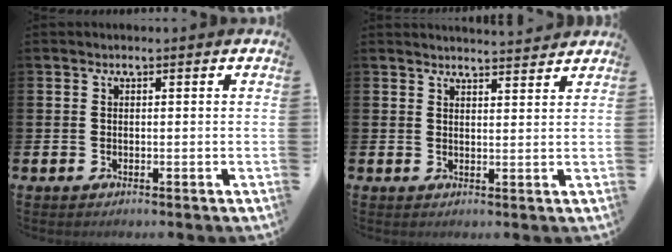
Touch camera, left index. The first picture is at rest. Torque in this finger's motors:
{"motor_torque": [0.92, -1.22, 0.06, 0.05]}